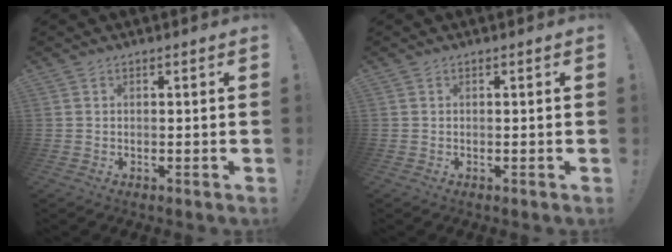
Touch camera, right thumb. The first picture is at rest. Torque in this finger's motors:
{"motor_torque": [0.00, 0.00, 0.00, 0.00, 0.00]}